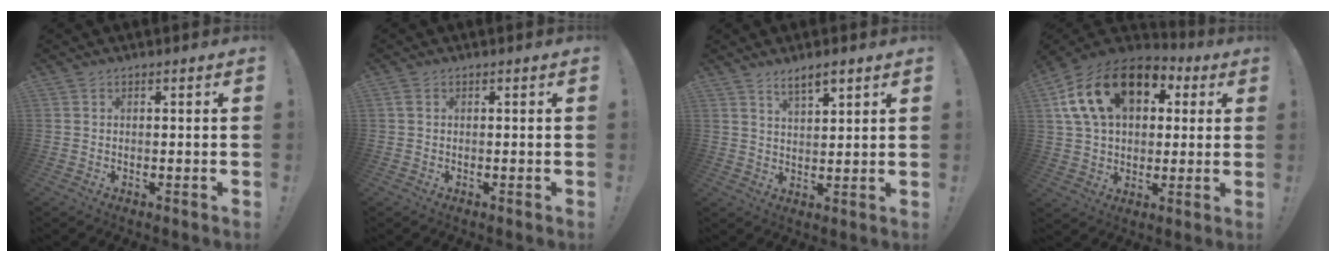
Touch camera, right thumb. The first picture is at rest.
{"total": 0.8, "force": [0.2, 0.5, 0.5], "torque": [-0.014, 0.004, 0.004]}
{"total": 5.3, "force": [4.1, 1.7, 3.0], "torque": [-0.050, -0.020, 0.072]}
{"total": 20.8, "force": [8.0, 13.7, 13.4], "torque": [-0.232, -0.011, 0.147]}